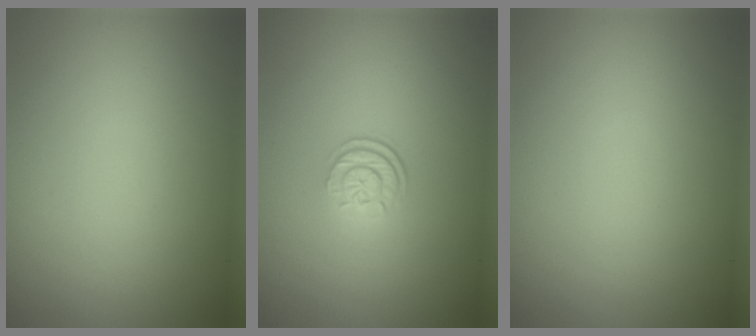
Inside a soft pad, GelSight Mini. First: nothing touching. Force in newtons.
{"total": 2.4, "press": 1.7, "slide": 1.7}
{"total": 0.0}